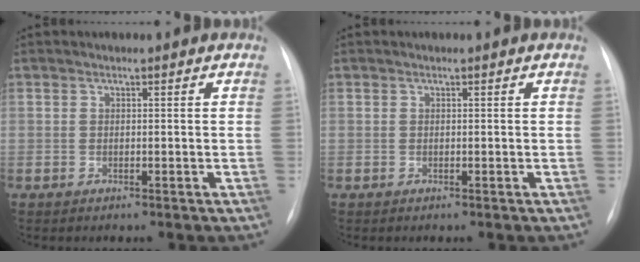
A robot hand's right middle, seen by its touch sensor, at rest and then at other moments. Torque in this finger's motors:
{"motor_torque": [0.00, 0.00, 0.00, 0.00]}